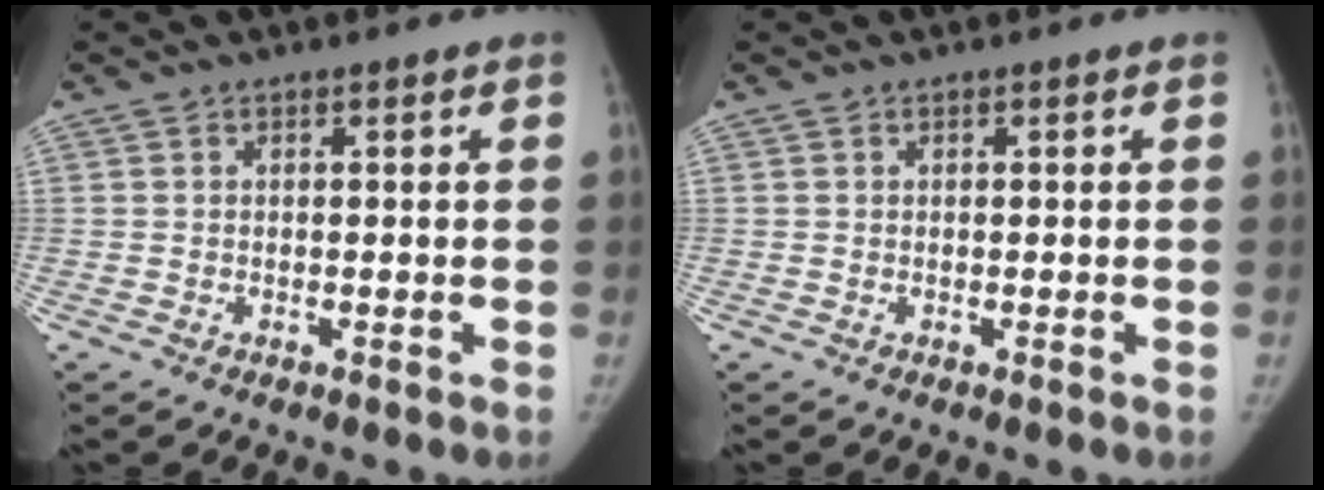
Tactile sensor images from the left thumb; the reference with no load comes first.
{"total": 0.0}